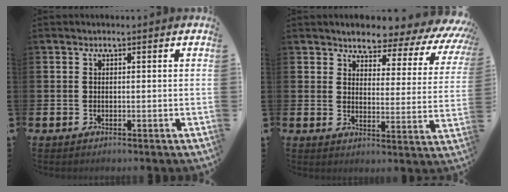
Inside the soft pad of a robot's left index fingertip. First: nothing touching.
{"total": 4.4, "force": [4.0, 1.3, 1.0], "torque": [-0.033, -0.042, 0.059]}